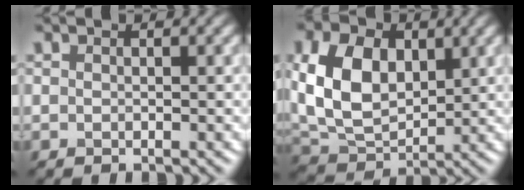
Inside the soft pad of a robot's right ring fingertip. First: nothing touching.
{"total": 9.3, "force": [1.8, 6.2, 6.7], "torque": [-0.157, 0.007, 0.028]}